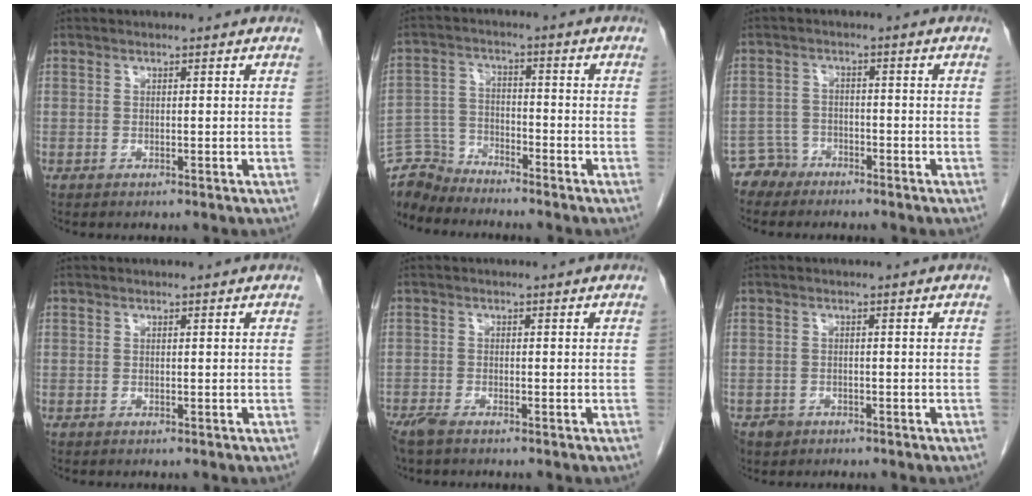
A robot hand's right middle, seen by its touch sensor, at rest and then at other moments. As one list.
[{"total": 7.0, "force": [-6.9, 0.9, -1.0], "torque": [0.016, 0.009, -0.135]}, {"total": 3.0, "force": [-2.5, 1.5, -0.8], "torque": [0.014, 0.006, -0.046]}, {"total": 0.0}, {"total": 3.2, "force": [-2.5, 0.8, 1.8], "torque": [-0.040, -0.009, -0.046]}, {"total": 2.3, "force": [-1.4, 1.8, 0.2], "torque": [-0.008, 0.005, -0.022]}]